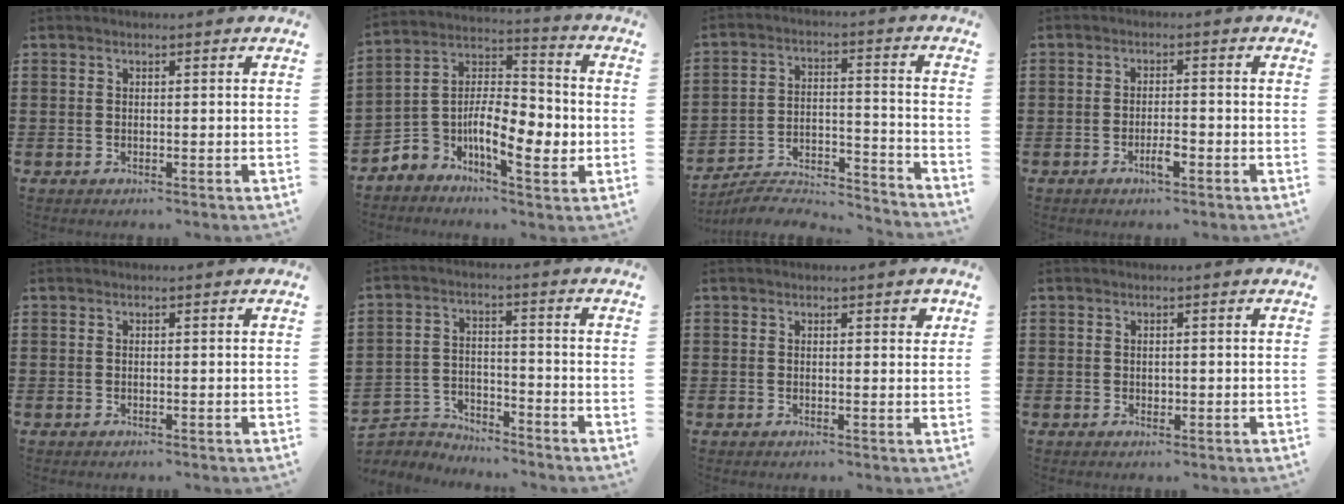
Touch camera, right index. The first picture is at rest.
{"total": 8.8, "force": [-2.7, 5.1, 6.6], "torque": [-0.135, -0.014, -0.050]}
{"total": 5.9, "force": [-5.7, 0.7, 1.4], "torque": [-0.026, -0.001, -0.115]}
{"total": 3.1, "force": [-1.6, 0.7, 2.6], "torque": [-0.051, 0.000, -0.030]}
{"total": 0.0}
{"total": 4.7, "force": [-4.7, 0.9, -0.1], "torque": [-0.016, 0.001, -0.102]}
{"total": 1.0, "force": [0.6, 0.5, 0.7], "torque": [0.003, -0.002, 0.005]}
{"total": 0.7, "force": [0.1, 0.6, 0.4], "torque": [-0.009, 0.004, 0.002]}